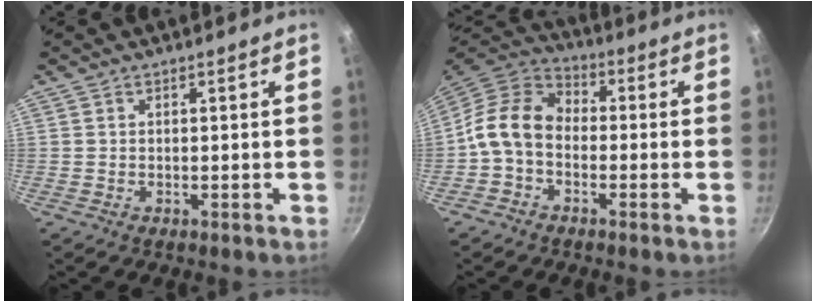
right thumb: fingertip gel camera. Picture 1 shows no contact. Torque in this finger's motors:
{"motor_torque": [1.51, 1.63, 1.22, -1.09, 0.42]}